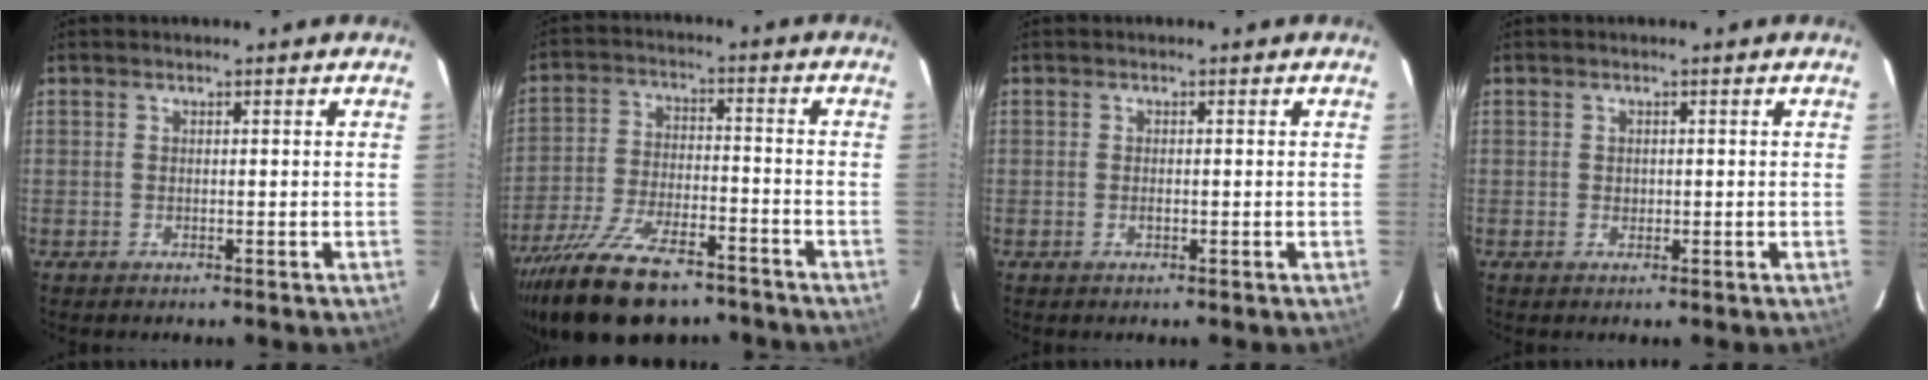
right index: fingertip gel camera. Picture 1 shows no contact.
{"total": 19.0, "force": [-14.6, 7.0, 10.0], "torque": [-0.207, -0.032, -0.241]}
{"total": 0.8, "force": [-0.3, 0.4, 0.5], "torque": [-0.010, -0.001, -0.003]}
{"total": 0.8, "force": [0.0, 0.8, 0.2], "torque": [0.001, 0.000, 0.001]}